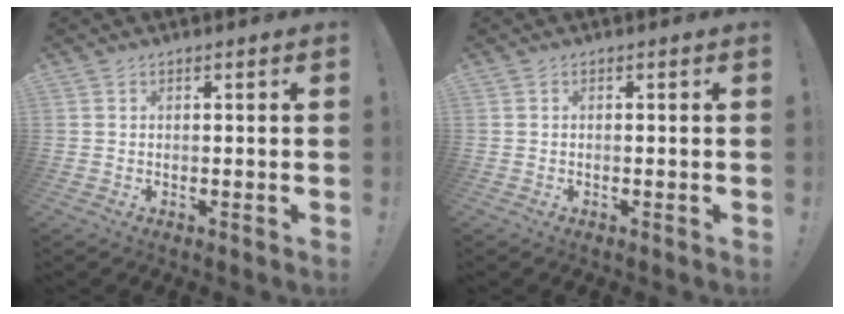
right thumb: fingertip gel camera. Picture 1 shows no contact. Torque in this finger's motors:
{"motor_torque": [-0.04, -0.01, -0.03, 0.01, -0.05]}